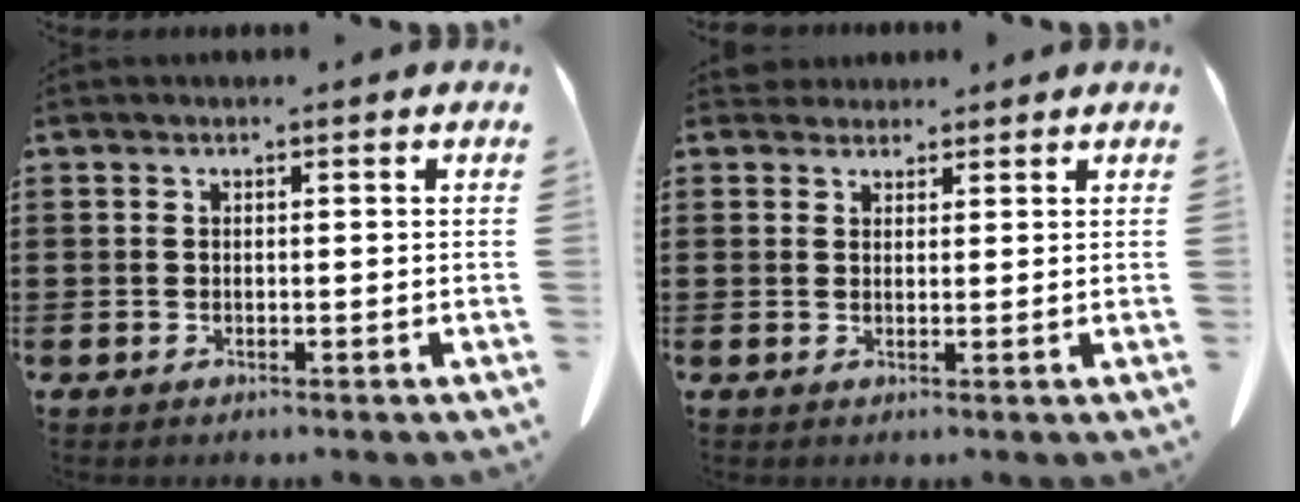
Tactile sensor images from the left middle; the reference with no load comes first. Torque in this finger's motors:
{"motor_torque": [0.51, 0.38, 0.03, 0.00]}